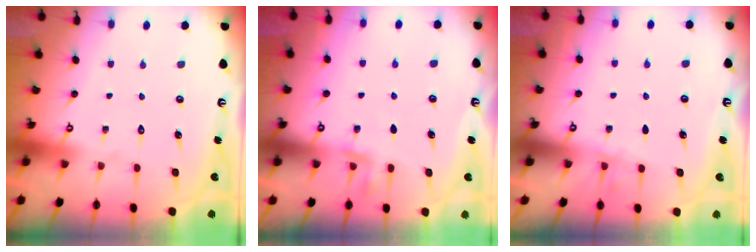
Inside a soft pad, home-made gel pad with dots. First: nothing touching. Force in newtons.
{"total": 4.8, "press": 4.7, "slide": 1.1}
{"total": 1.8, "press": 1.7, "slide": 0.3}